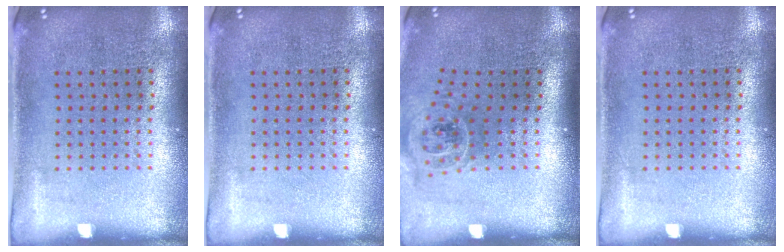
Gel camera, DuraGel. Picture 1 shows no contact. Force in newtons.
{"total": 0.0}
{"total": 1.1, "press": 1.0, "slide": 0.5}
{"total": 0.0}